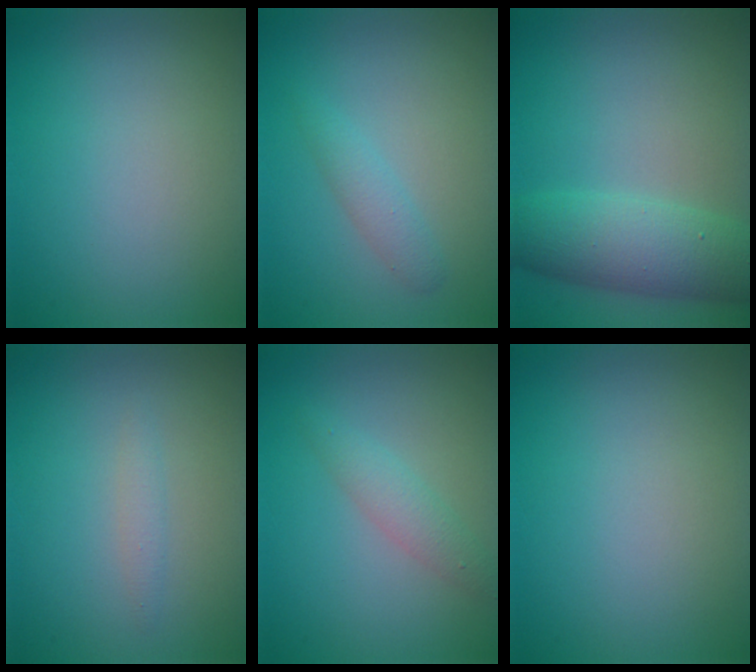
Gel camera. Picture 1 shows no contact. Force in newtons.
{"total": 1.6, "press": 1.6, "slide": 0.1}
{"total": 6.0, "press": 6.0, "slide": 0.3}
{"total": 1.0, "press": 1.0, "slide": 0.0}
{"total": 2.0, "press": 2.0, "slide": 0.0}
{"total": 0.0}